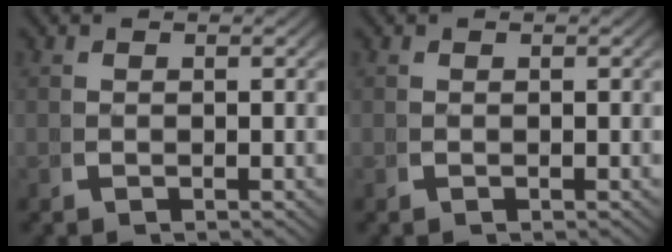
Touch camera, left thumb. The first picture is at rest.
{"total": 0.0}